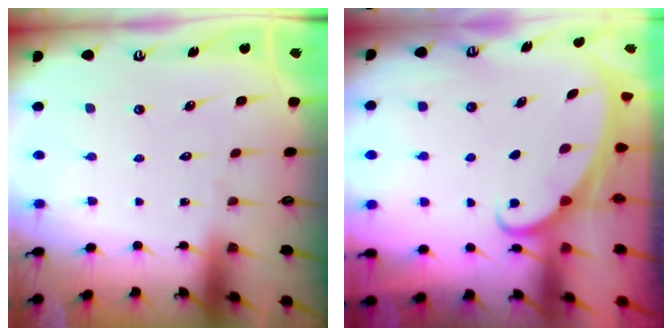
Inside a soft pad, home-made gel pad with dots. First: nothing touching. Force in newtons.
{"total": 1.9, "press": 1.9, "slide": 0.3}